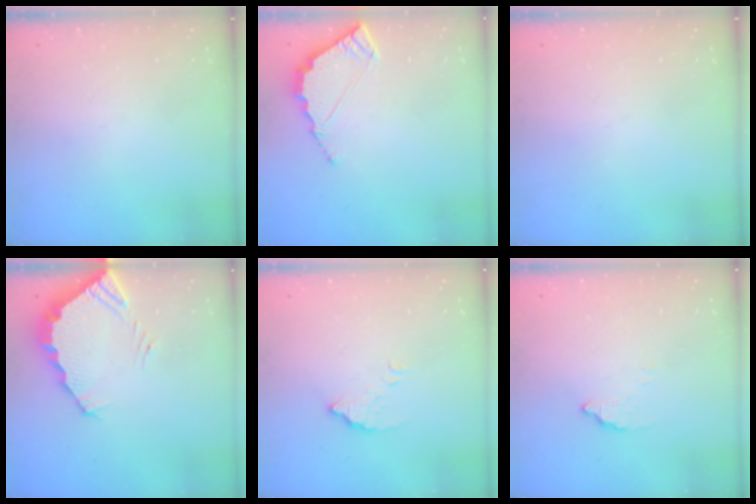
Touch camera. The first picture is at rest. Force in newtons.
{"total": 5.3, "press": 5.3, "slide": 0.2}
{"total": 0.0}
{"total": 3.7, "press": 3.6, "slide": 0.2}
{"total": 3.5, "press": 3.5, "slide": 0.3}
{"total": 2.5, "press": 2.5, "slide": 0.1}